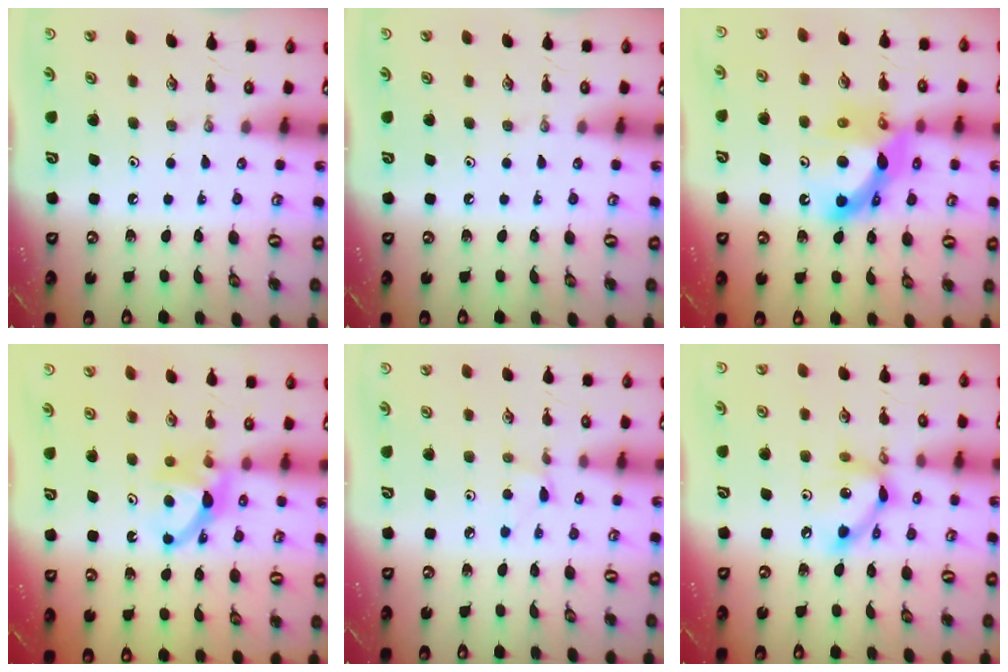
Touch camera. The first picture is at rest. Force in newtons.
{"total": 0.0}
{"total": 12.4, "press": 12.1, "slide": 2.7}
{"total": 7.8, "press": 7.8, "slide": 0.4}
{"total": 2.4, "press": 2.4, "slide": 0.3}
{"total": 10.3, "press": 10.3, "slide": 0.7}